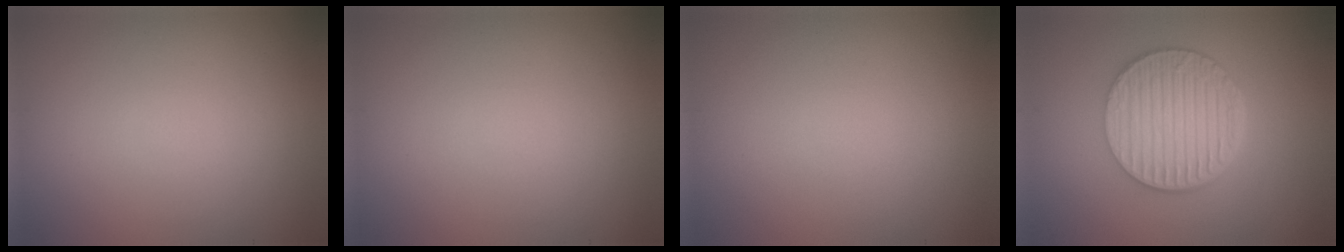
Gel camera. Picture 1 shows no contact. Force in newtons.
{"total": 0.0}
{"total": 0.0}
{"total": 6.5, "press": 4.8, "slide": 4.5}